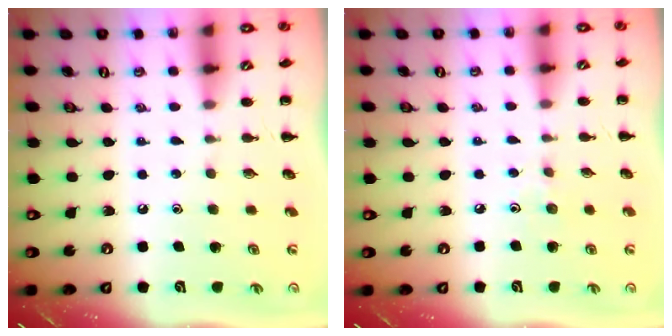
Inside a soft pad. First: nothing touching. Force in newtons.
{"total": 3.1, "press": 2.9, "slide": 1.2}